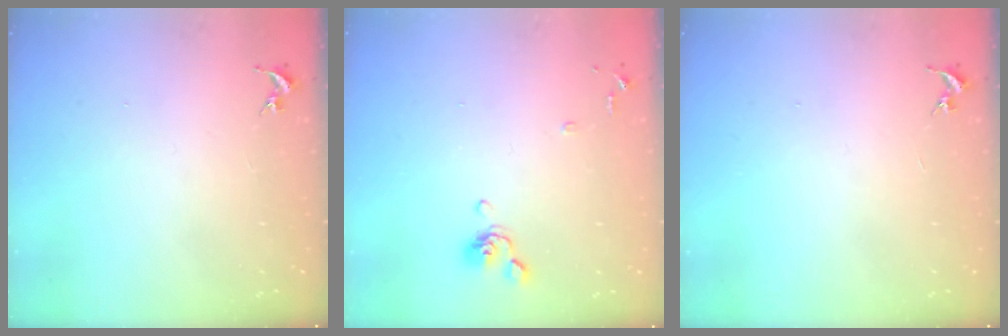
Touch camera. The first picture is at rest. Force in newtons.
{"total": 7.9, "press": 7.8, "slide": 1.5}
{"total": 0.0}